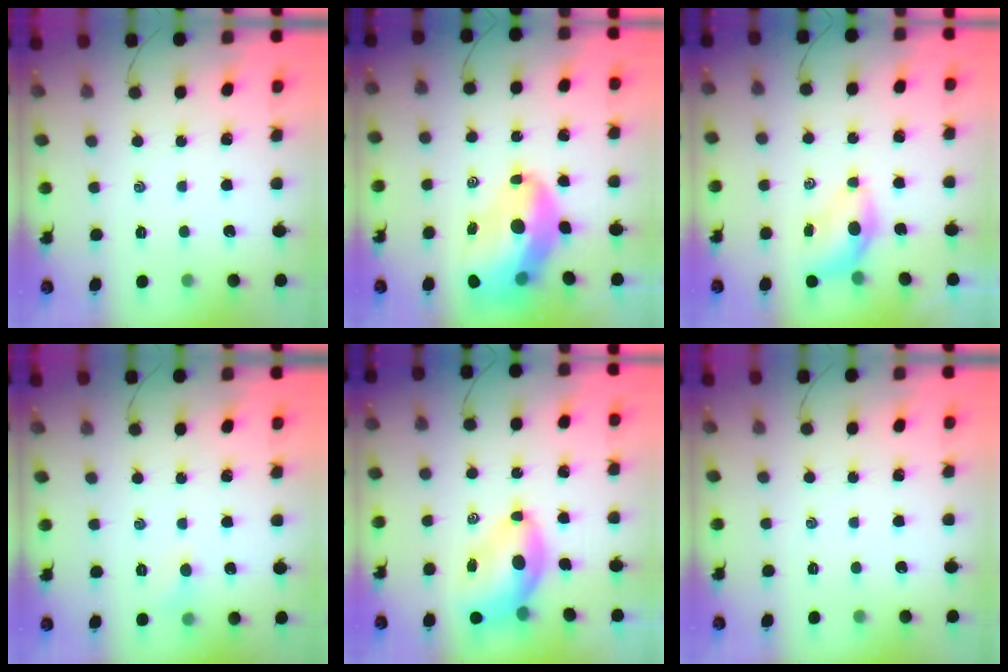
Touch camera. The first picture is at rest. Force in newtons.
{"total": 14.4, "press": 13.8, "slide": 4.0}
{"total": 4.9, "press": 4.8, "slide": 0.7}
{"total": 4.5, "press": 4.2, "slide": 1.5}
{"total": 9.4, "press": 9.0, "slide": 2.7}
{"total": 0.0}